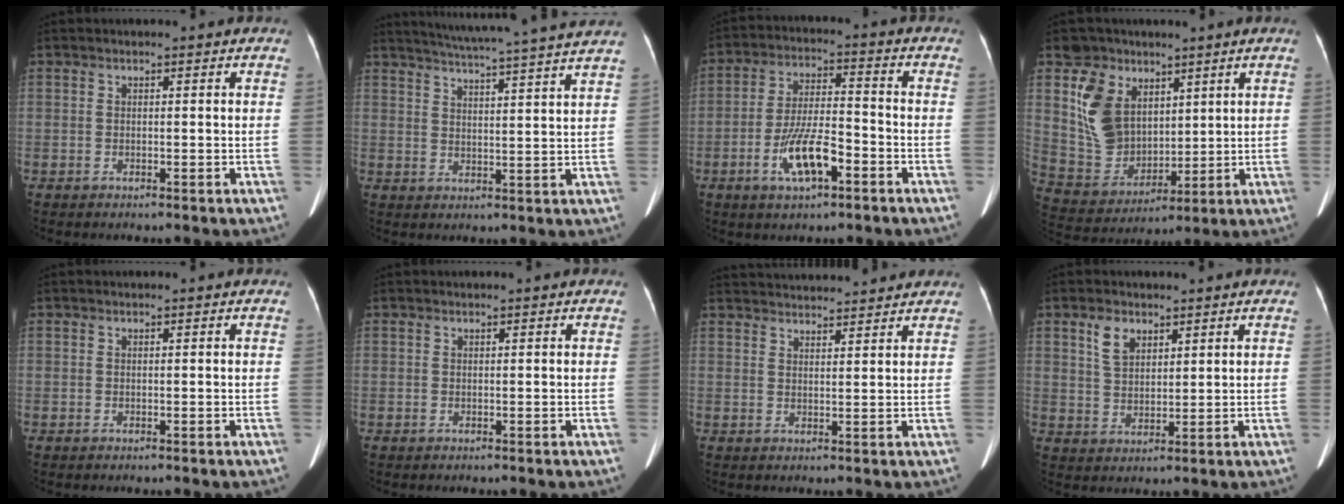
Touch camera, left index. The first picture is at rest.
{"total": 18.1, "force": [16.3, -1.9, 7.7], "torque": [-0.132, -0.035, 0.209]}
{"total": 9.0, "force": [-4.4, 2.3, 7.5], "torque": [-0.147, -0.005, -0.075]}
{"total": 12.3, "force": [5.1, 9.3, 6.2], "torque": [-0.150, 0.021, 0.115]}
{"total": 0.0}
{"total": 0.7, "force": [0.7, 0.0, 0.3], "torque": [-0.009, 0.003, 0.009]}
{"total": 12.9, "force": [12.4, 1.2, 3.5], "torque": [-0.056, 0.025, 0.175]}
{"total": 3.9, "force": [2.3, 2.3, 2.2], "torque": [-0.046, 0.002, 0.056]}